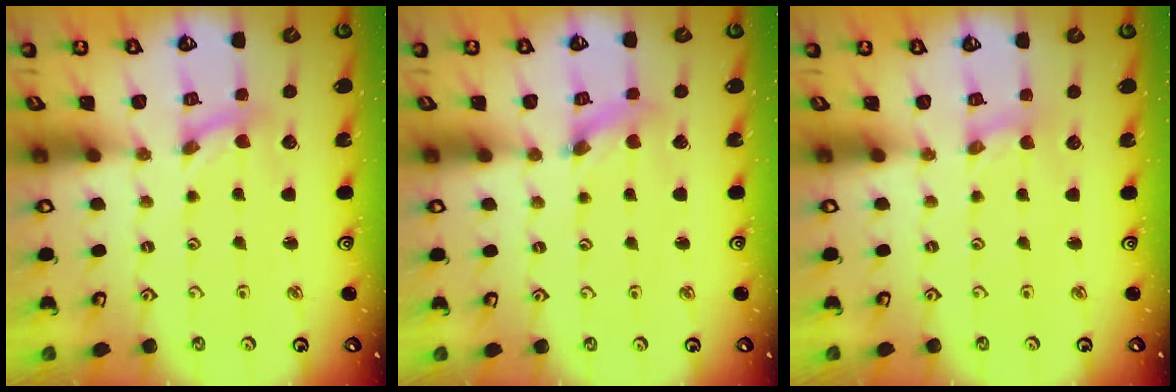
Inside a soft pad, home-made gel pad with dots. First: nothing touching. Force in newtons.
{"total": 1.6, "press": 1.6, "slide": 0.3}
{"total": 0.0}